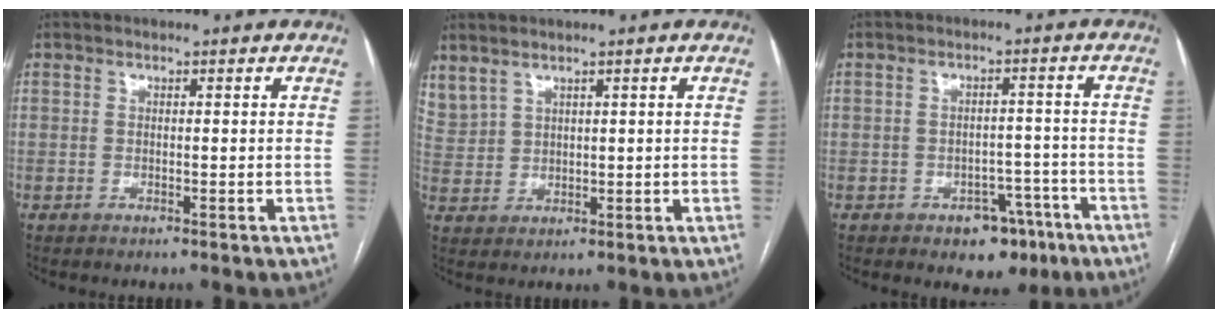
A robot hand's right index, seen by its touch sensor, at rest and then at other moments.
{"total": 6.0, "force": [4.5, 3.2, 2.2], "torque": [-0.069, 0.010, 0.114]}
{"total": 6.4, "force": [-3.8, 4.0, 3.1], "torque": [-0.026, 0.018, -0.045]}